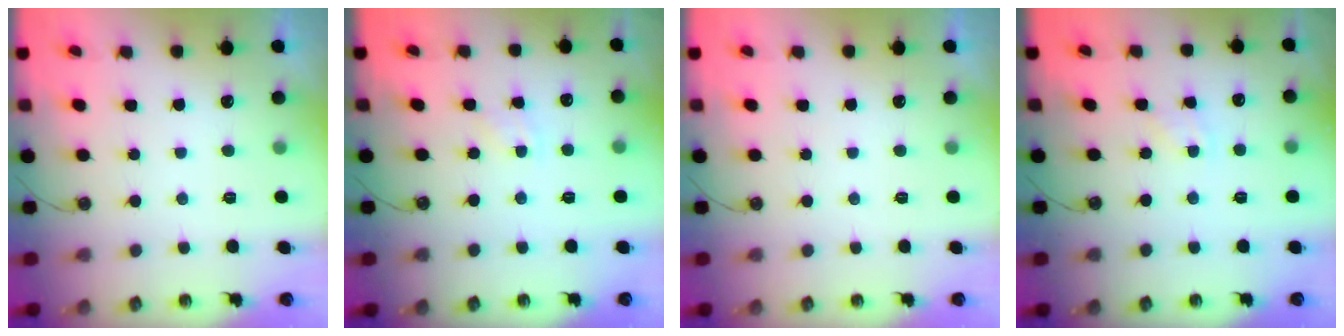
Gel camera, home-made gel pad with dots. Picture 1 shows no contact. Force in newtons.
{"total": 2.2, "press": 2.1, "slide": 0.3}
{"total": 0.0}
{"total": 2.5, "press": 2.5, "slide": 0.5}